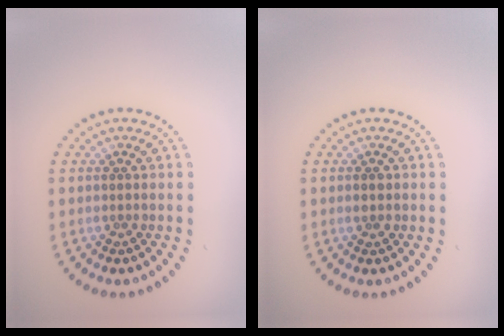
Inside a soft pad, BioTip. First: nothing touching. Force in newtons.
{"total": 1.1, "press": 1.1, "slide": 0.2}